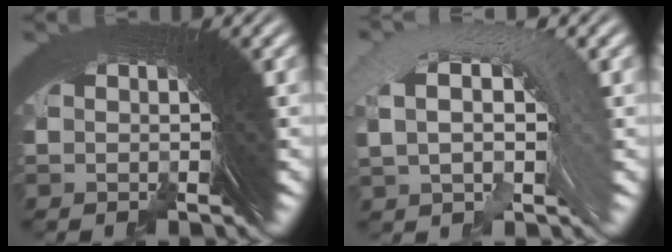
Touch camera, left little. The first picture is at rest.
{"total": 5.8, "force": [1.4, 3.1, 4.8], "torque": [-0.068, 0.041, 0.010]}